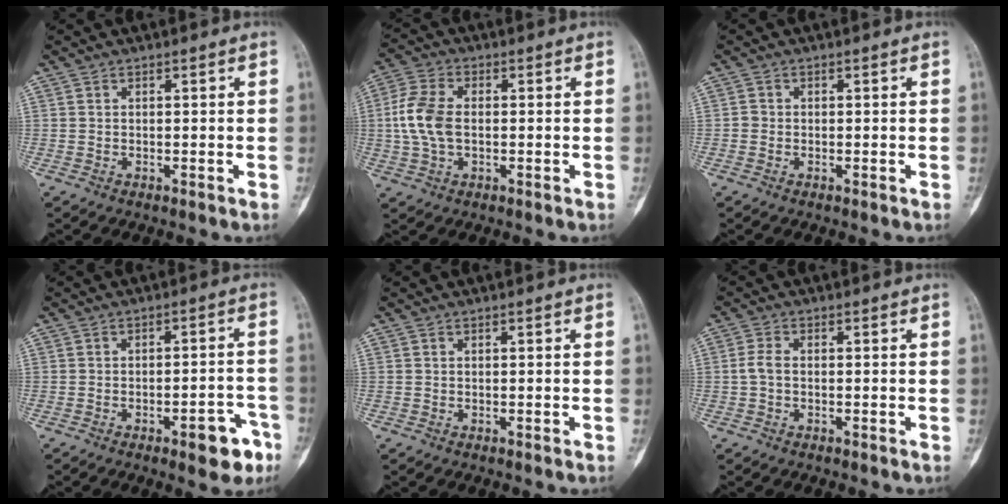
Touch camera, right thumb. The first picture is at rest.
{"total": 8.6, "force": [-0.3, 5.2, 6.9], "torque": [-0.156, 0.015, -0.012]}
{"total": 0.9, "force": [-0.4, 0.8, 0.2], "torque": [-0.001, 0.003, -0.012]}
{"total": 7.9, "force": [-4.1, 3.0, 6.0], "torque": [-0.053, 0.032, -0.048]}
{"total": 0.0}
{"total": 2.5, "force": [-0.3, 1.4, 2.0], "torque": [-0.044, 0.004, -0.012]}